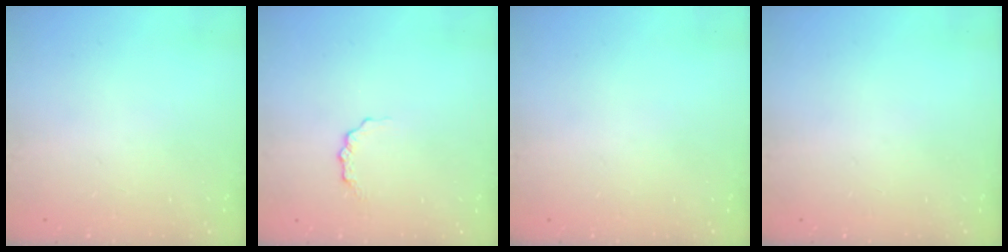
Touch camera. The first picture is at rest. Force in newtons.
{"total": 3.6, "press": 3.5, "slide": 0.5}
{"total": 0.0}
{"total": 0.0}